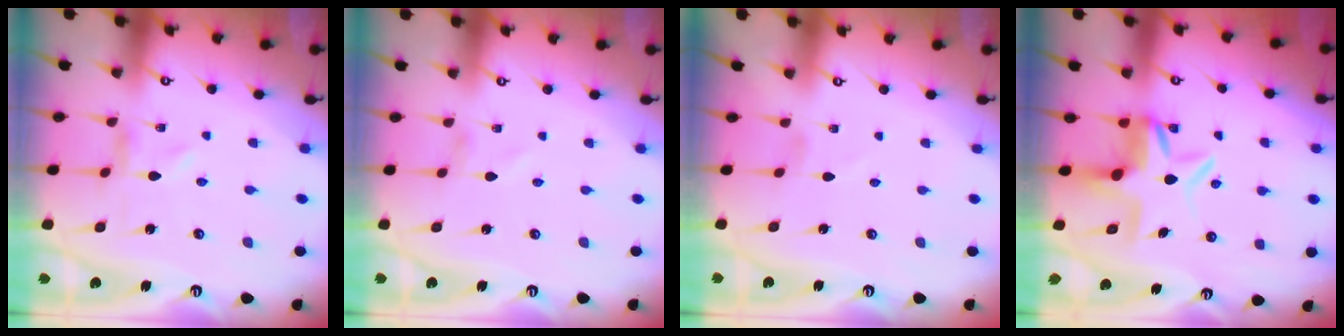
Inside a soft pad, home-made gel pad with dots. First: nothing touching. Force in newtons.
{"total": 1.4, "press": 1.4, "slide": 0.1}
{"total": 1.0, "press": 1.0, "slide": 0.1}
{"total": 7.1, "press": 7.0, "slide": 0.8}